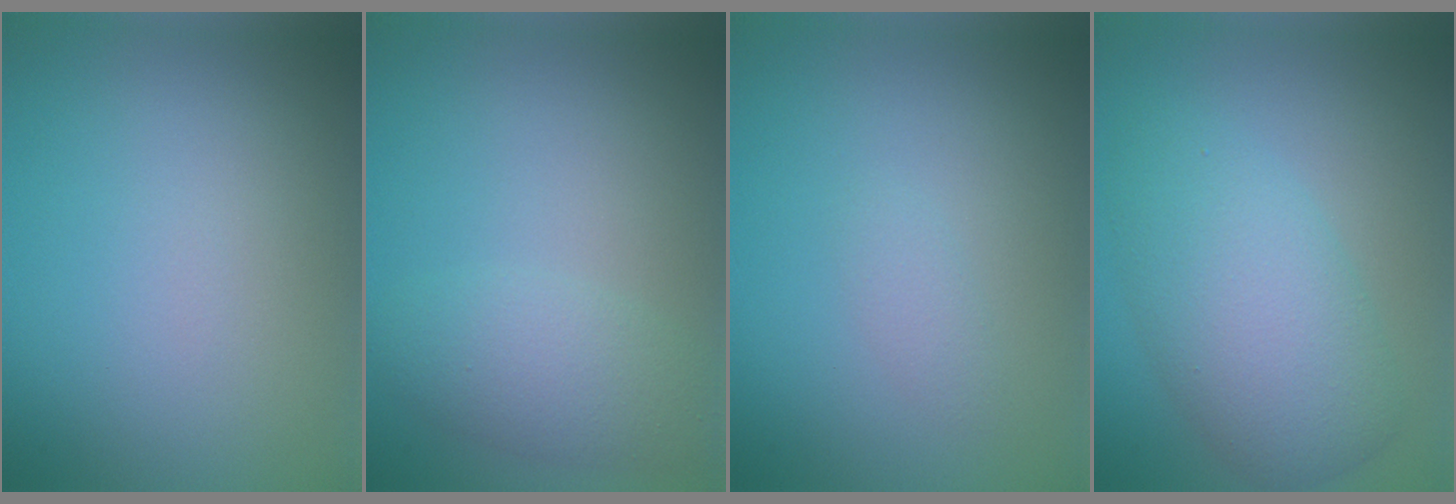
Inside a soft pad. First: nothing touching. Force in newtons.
{"total": 2.6, "press": 2.6, "slide": 0.2}
{"total": 0.9, "press": 0.9, "slide": 0.0}
{"total": 6.4, "press": 6.4, "slide": 0.1}